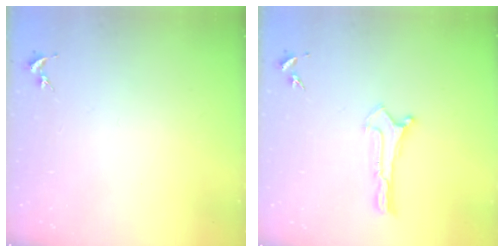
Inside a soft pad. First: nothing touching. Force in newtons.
{"total": 0.0}